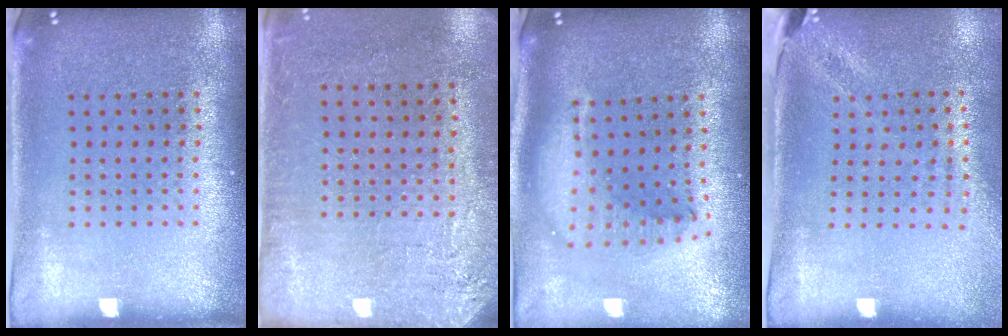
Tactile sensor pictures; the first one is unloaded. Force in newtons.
{"total": 2.7, "press": 2.3, "slide": 1.3}
{"total": 2.2, "press": 1.7, "slide": 1.4}
{"total": 1.9, "press": 1.6, "slide": 1.1}